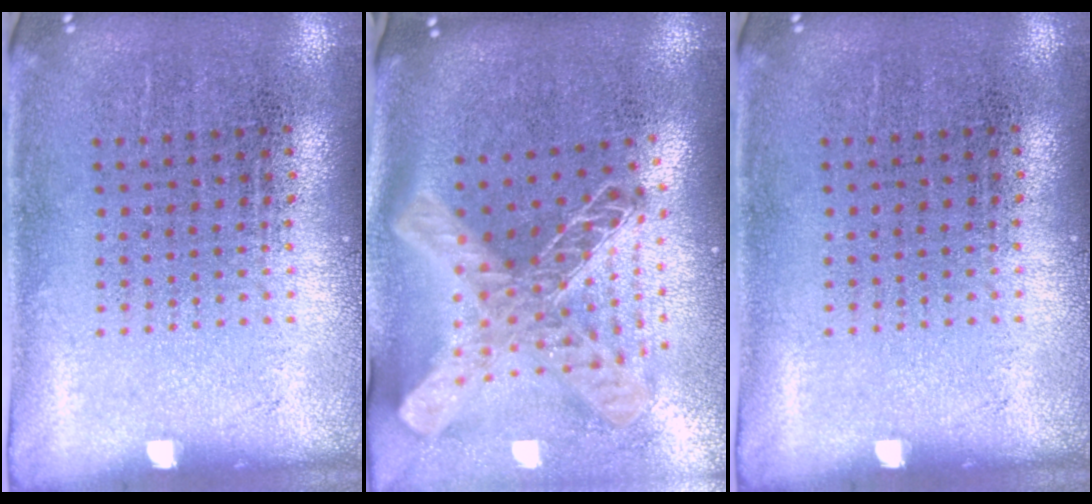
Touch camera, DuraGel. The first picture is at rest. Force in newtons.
{"total": 2.7, "press": 1.9, "slide": 1.9}
{"total": 0.0}